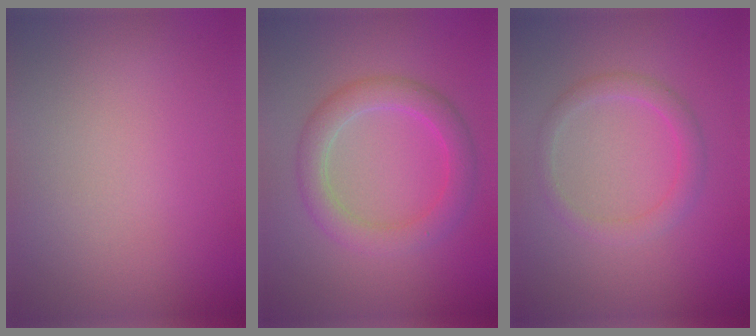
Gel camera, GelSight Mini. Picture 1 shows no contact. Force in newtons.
{"total": 3.6, "press": 3.6, "slide": 0.1}
{"total": 2.1, "press": 2.1, "slide": 0.1}